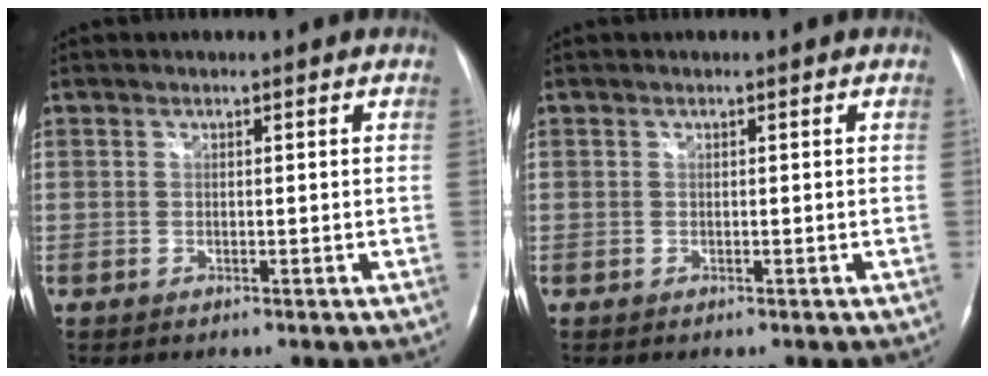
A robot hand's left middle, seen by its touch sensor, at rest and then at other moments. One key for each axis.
{"total": 0.0}